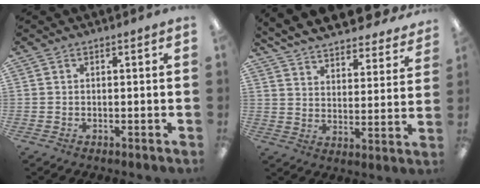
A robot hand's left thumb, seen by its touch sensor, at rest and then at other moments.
{"total": 8.1, "force": [7.8, 1.2, 1.6], "torque": [-0.042, -0.071, 0.136]}